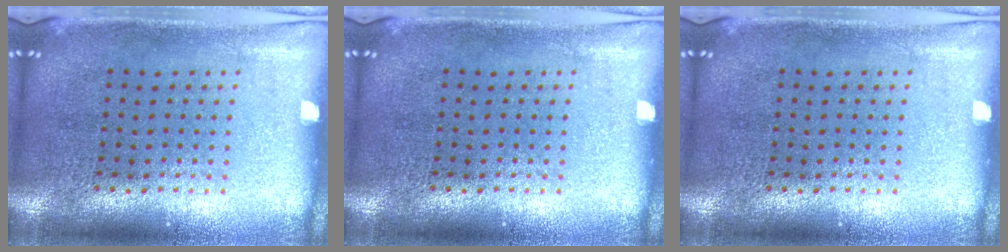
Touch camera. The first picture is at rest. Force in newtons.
{"total": 0.0}
{"total": 0.0}